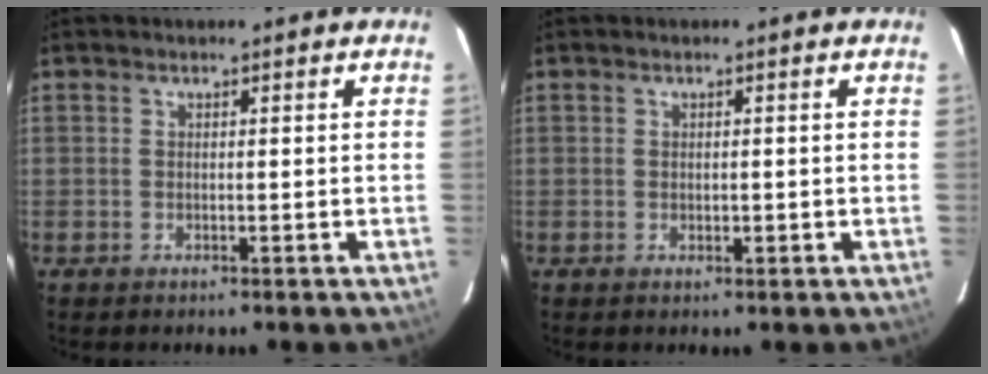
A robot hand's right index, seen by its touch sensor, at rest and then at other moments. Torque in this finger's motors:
{"motor_torque": [-0.16, 0.10, -0.02, 0.00]}